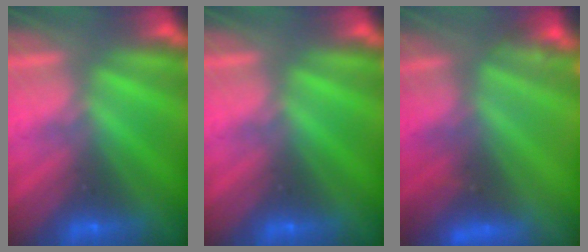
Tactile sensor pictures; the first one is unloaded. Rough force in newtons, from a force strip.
{"total": 0.0}
{"total": 3.9}